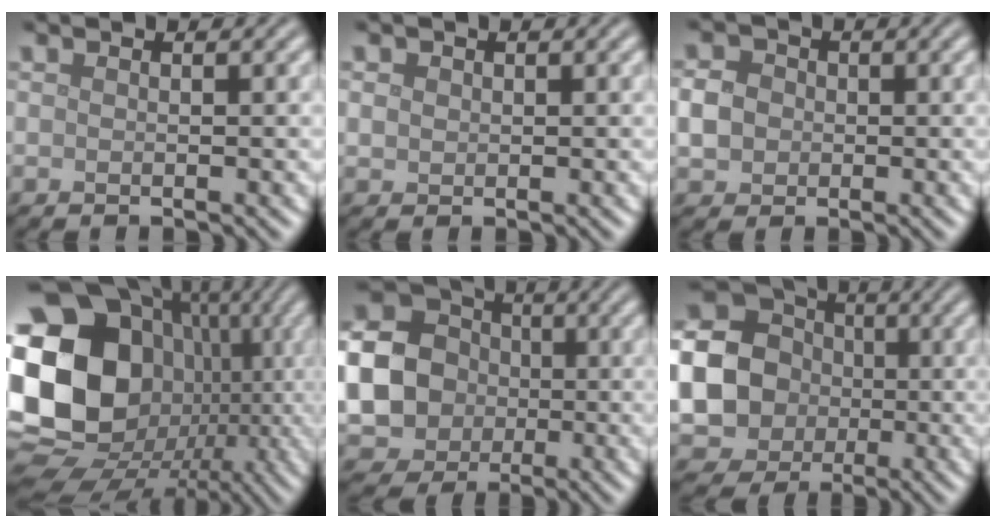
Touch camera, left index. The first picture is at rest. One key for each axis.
{"total": 0.9, "fx": 0.3, "fy": 0.8, "fz": 0.2, "tx": -0.002, "ty": -0.001, "tz": 0.005}
{"total": 2.8, "fx": -0.2, "fy": 2.5, "fz": 1.2, "tx": -0.021, "ty": 0.003, "tz": -0.006}
{"total": 22.1, "fx": -0.4, "fy": 18.9, "fz": 11.5, "tx": -0.218, "ty": 0.014, "tz": -0.041}
{"total": 17.8, "fx": -0.5, "fy": 16.6, "fz": 6.2, "tx": -0.182, "ty": -0.010, "tz": -0.050}
{"total": 21.8, "fx": -0.7, "fy": 20.6, "fz": 7.1, "tx": -0.191, "ty": -0.005, "tz": -0.064}